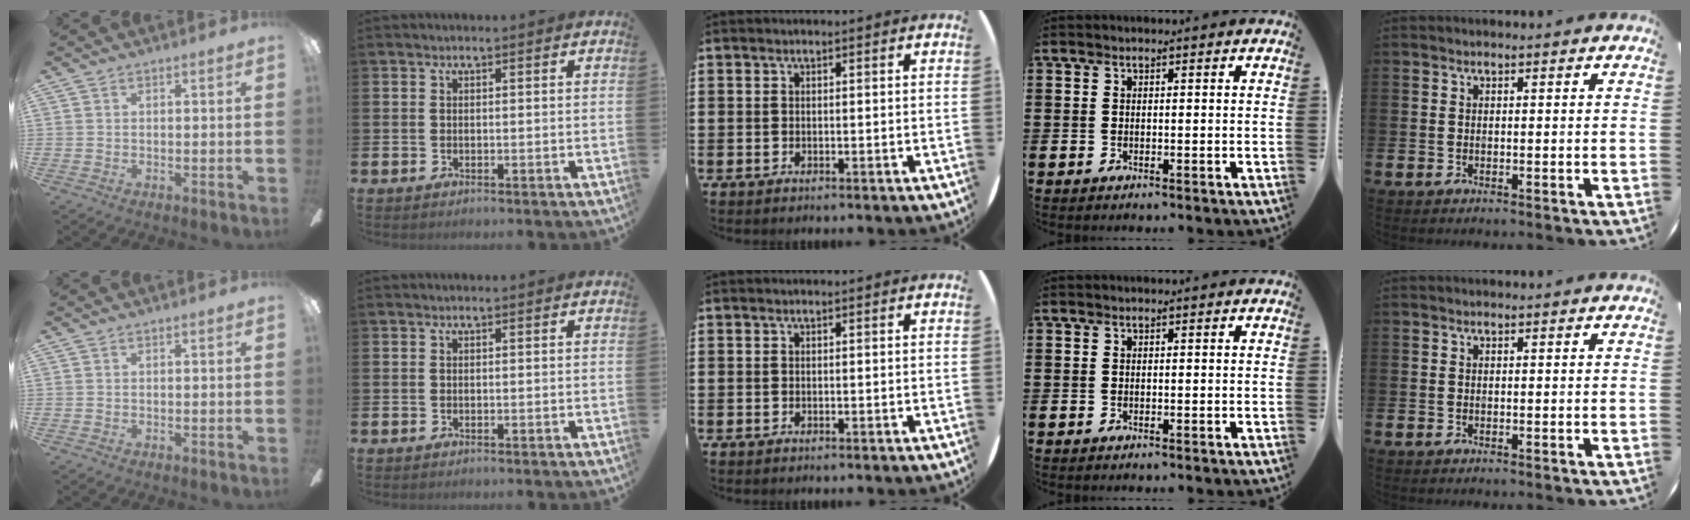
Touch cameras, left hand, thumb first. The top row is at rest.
{}